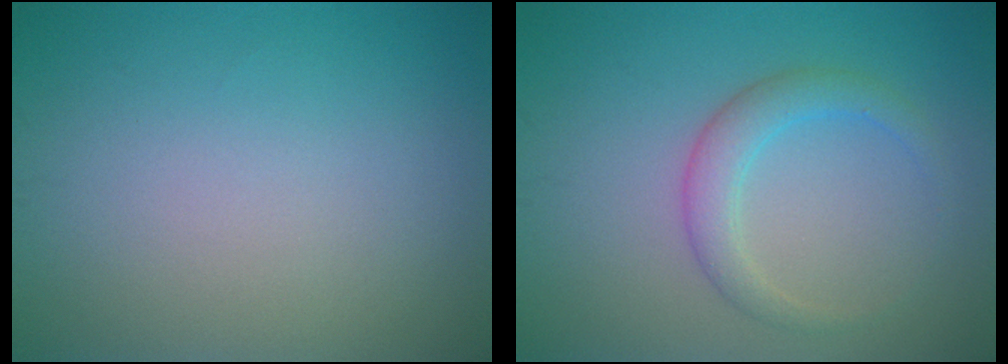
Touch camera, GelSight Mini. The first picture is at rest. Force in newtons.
{"total": 2.7, "press": 2.7, "slide": 0.1}